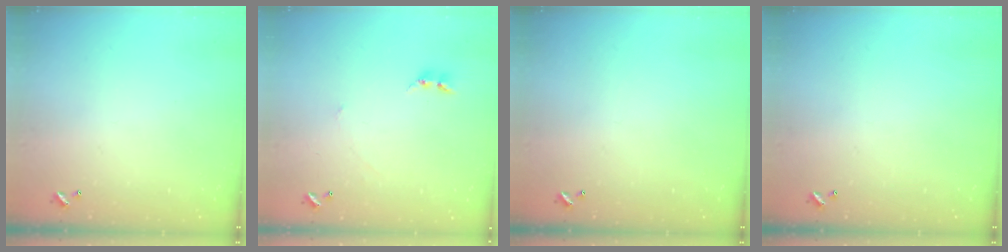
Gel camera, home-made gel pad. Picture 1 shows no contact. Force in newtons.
{"total": 2.6, "press": 2.6, "slide": 0.3}
{"total": 0.0}
{"total": 0.0}